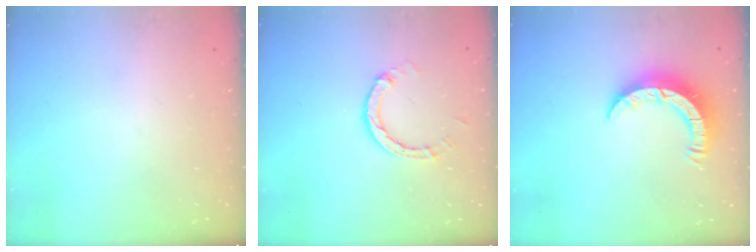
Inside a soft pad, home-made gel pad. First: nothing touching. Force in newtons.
{"total": 3.2, "press": 3.2, "slide": 0.2}
{"total": 7.8, "press": 7.7, "slide": 0.8}